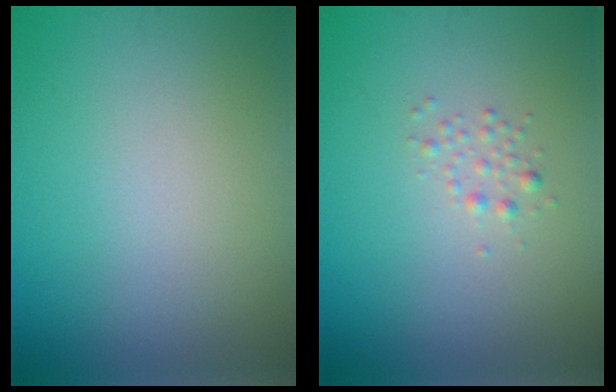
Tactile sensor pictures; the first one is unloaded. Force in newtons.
{"total": 1.1, "press": 1.1, "slide": 0.0}